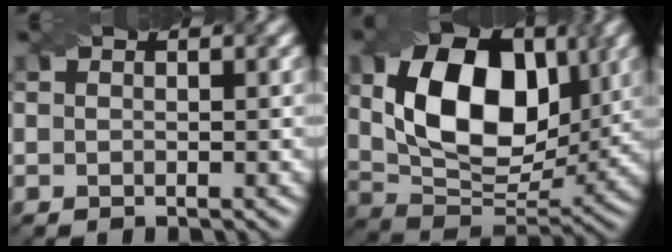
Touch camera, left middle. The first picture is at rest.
{"total": 12.0, "force": [2.6, 7.6, 8.9], "torque": [-0.155, -0.004, 0.048]}